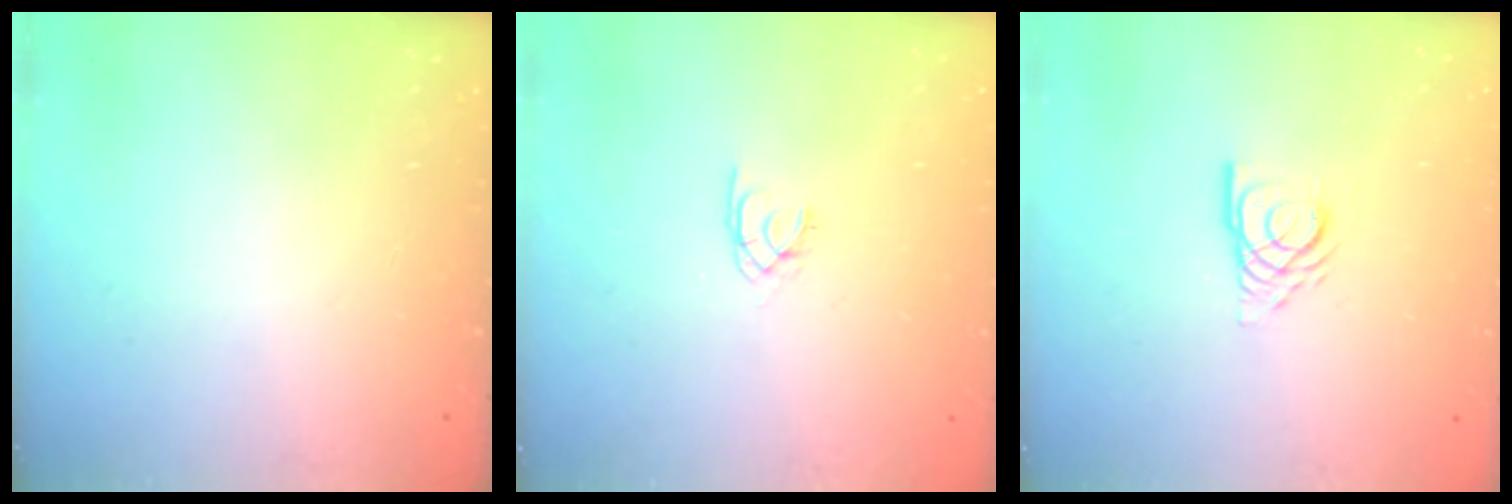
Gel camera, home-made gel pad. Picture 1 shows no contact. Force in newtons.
{"total": 1.8, "press": 1.8, "slide": 0.3}
{"total": 5.7, "press": 5.7, "slide": 0.6}